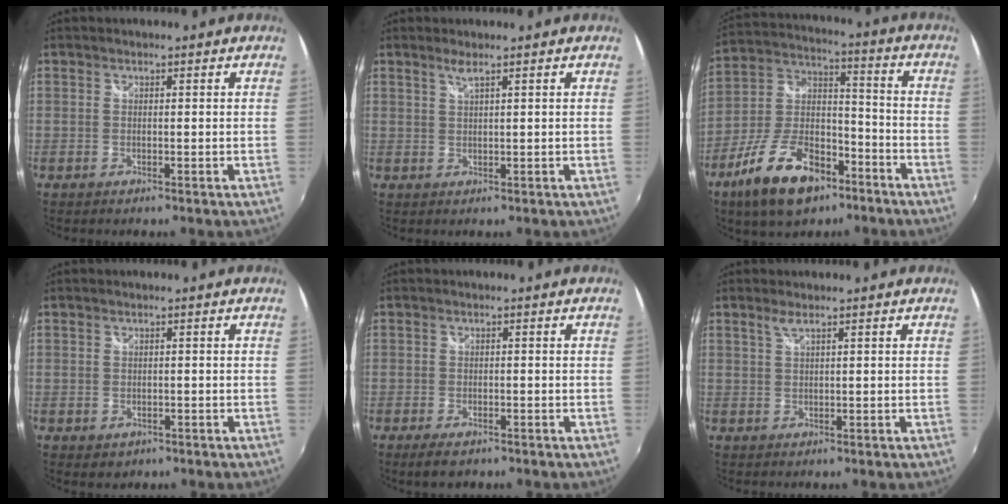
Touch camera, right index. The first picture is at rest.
{"total": 1.4, "force": [1.0, -0.2, 1.0], "torque": [-0.018, 0.000, 0.018]}
{"total": 18.0, "force": [-10.8, 8.6, 11.6], "torque": [-0.236, 0.004, -0.184]}
{"total": 2.4, "force": [-1.0, 2.0, 1.0], "torque": [-0.023, -0.006, -0.010]}
{"total": 4.0, "force": [-2.9, 1.7, 2.2], "torque": [-0.054, -0.013, -0.050]}
{"total": 1.2, "force": [0.8, -0.1, 0.9], "torque": [-0.016, 0.001, 0.015]}